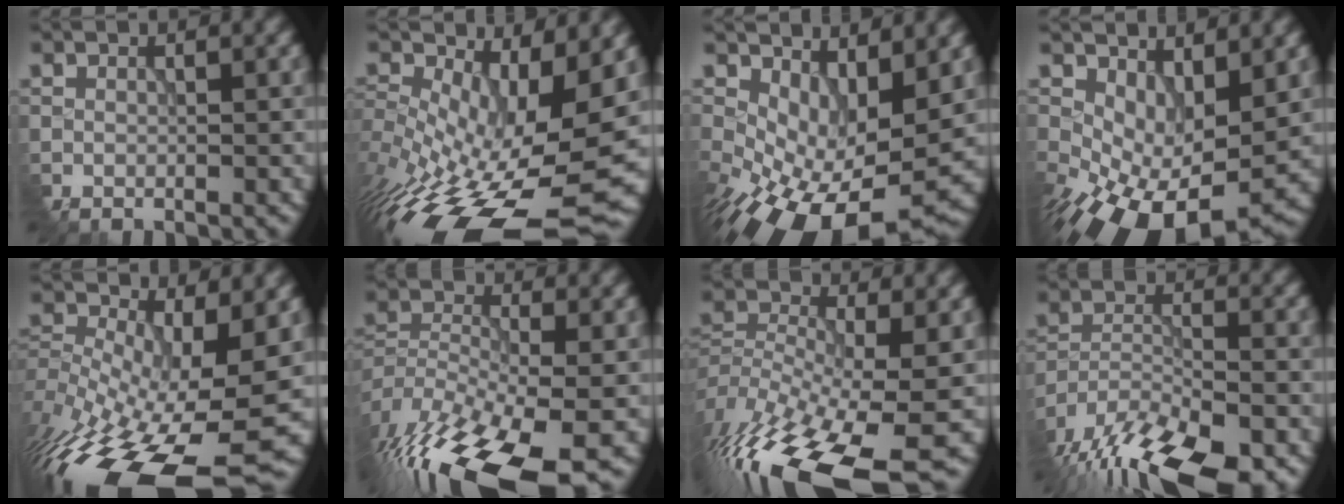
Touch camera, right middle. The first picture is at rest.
{"total": 14.4, "force": [-4.6, 6.8, 11.8], "torque": [-0.205, -0.025, -0.064]}
{"total": 10.8, "force": [-2.5, 6.0, 8.7], "torque": [-0.143, -0.028, -0.022]}
{"total": 9.9, "force": [-2.1, 5.8, 7.7], "torque": [-0.137, -0.028, -0.014]}
{"total": 16.3, "force": [-7.5, 6.8, 12.7], "torque": [-0.254, -0.024, -0.108]}
{"total": 14.4, "force": [-10.2, 5.1, 8.9], "torque": [-0.190, -0.031, -0.155]}
{"total": 15.1, "force": [-9.6, 5.4, 10.4], "torque": [-0.226, -0.019, -0.149]}
{"total": 13.7, "force": [-11.1, 4.6, 6.6], "torque": [-0.129, -0.027, -0.162]}